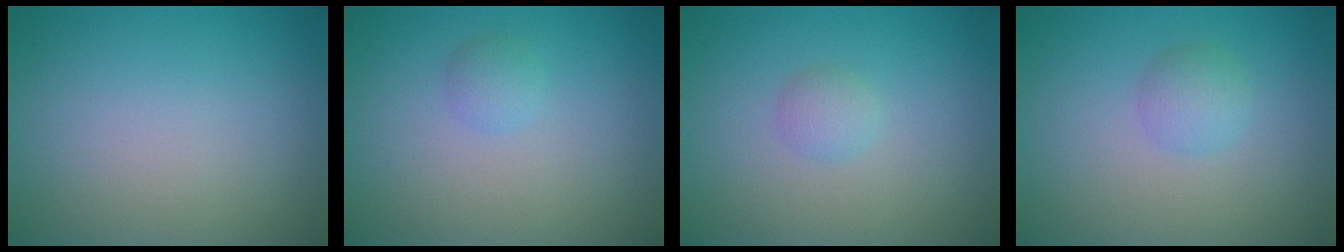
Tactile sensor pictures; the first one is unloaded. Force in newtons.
{"total": 1.1, "press": 1.1, "slide": 0.0}
{"total": 1.2, "press": 1.2, "slide": 0.1}
{"total": 1.8, "press": 1.8, "slide": 0.0}